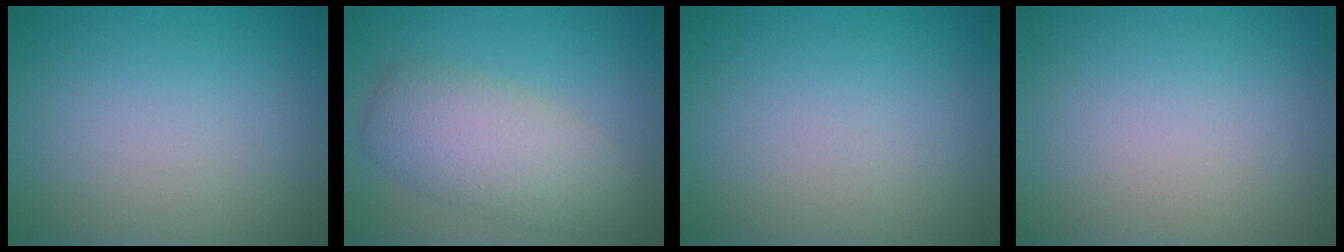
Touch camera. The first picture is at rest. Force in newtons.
{"total": 5.5, "press": 5.5, "slide": 0.5}
{"total": 0.0}
{"total": 0.0}